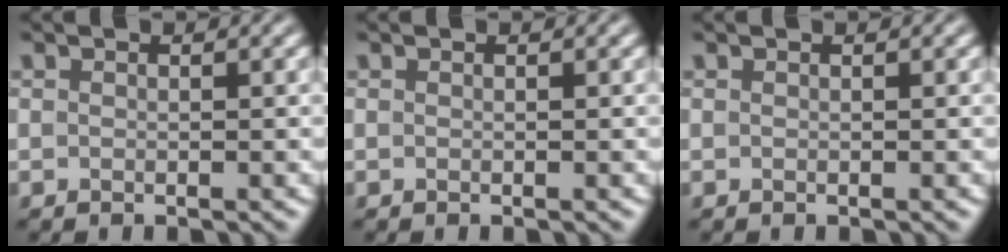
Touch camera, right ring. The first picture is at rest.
{"total": 0.0}
{"total": 0.0}